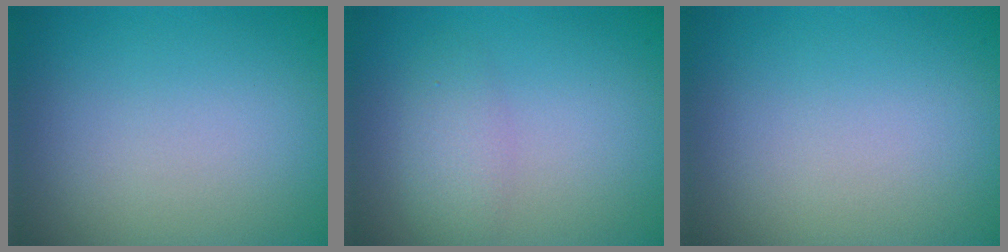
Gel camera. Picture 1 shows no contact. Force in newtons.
{"total": 2.2, "press": 2.2, "slide": 0.1}
{"total": 0.0}